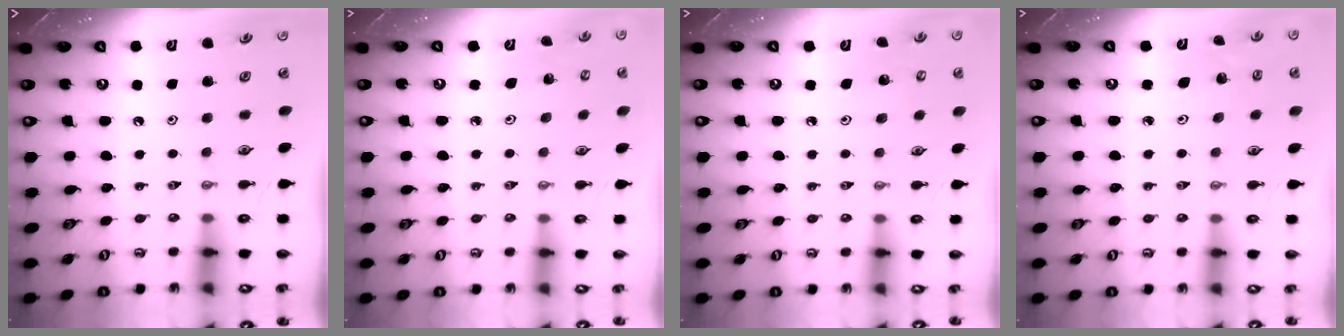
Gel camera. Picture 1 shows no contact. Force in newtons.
{"total": 2.8, "press": 2.7, "slide": 1.0}
{"total": 4.2, "press": 4.2, "slide": 0.3}
{"total": 4.8, "press": 4.6, "slide": 1.3}